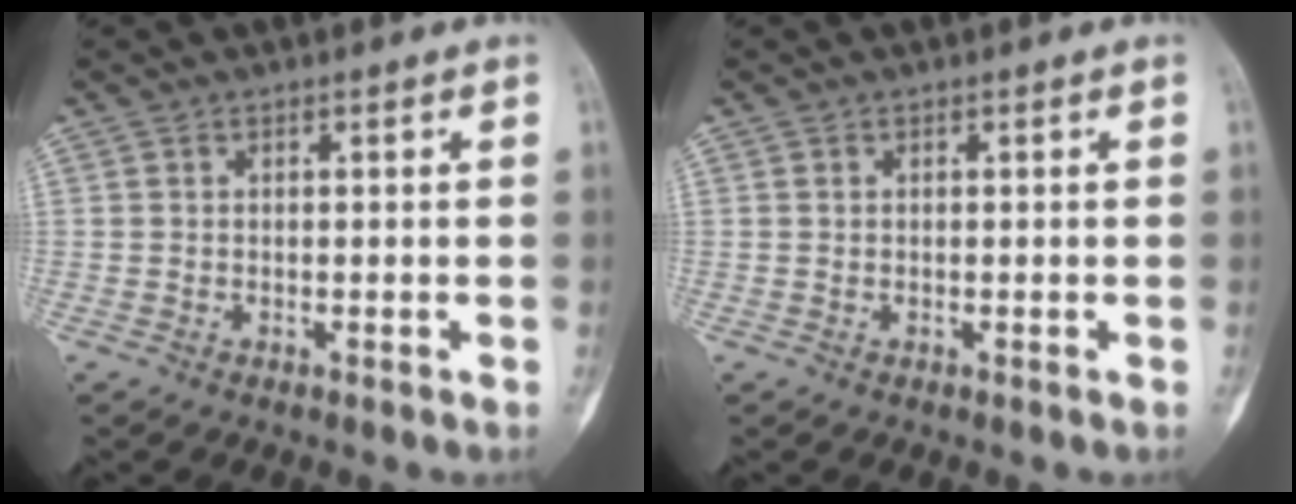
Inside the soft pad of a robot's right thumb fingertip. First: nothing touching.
{"total": 0.0}